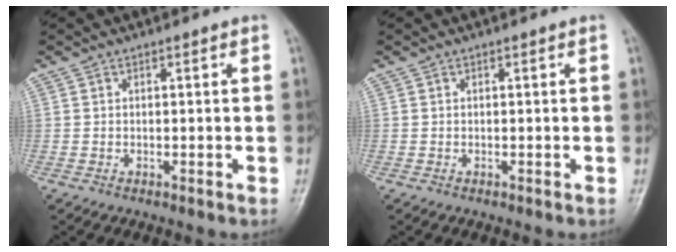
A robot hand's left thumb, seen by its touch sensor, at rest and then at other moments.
{"total": 0.0}